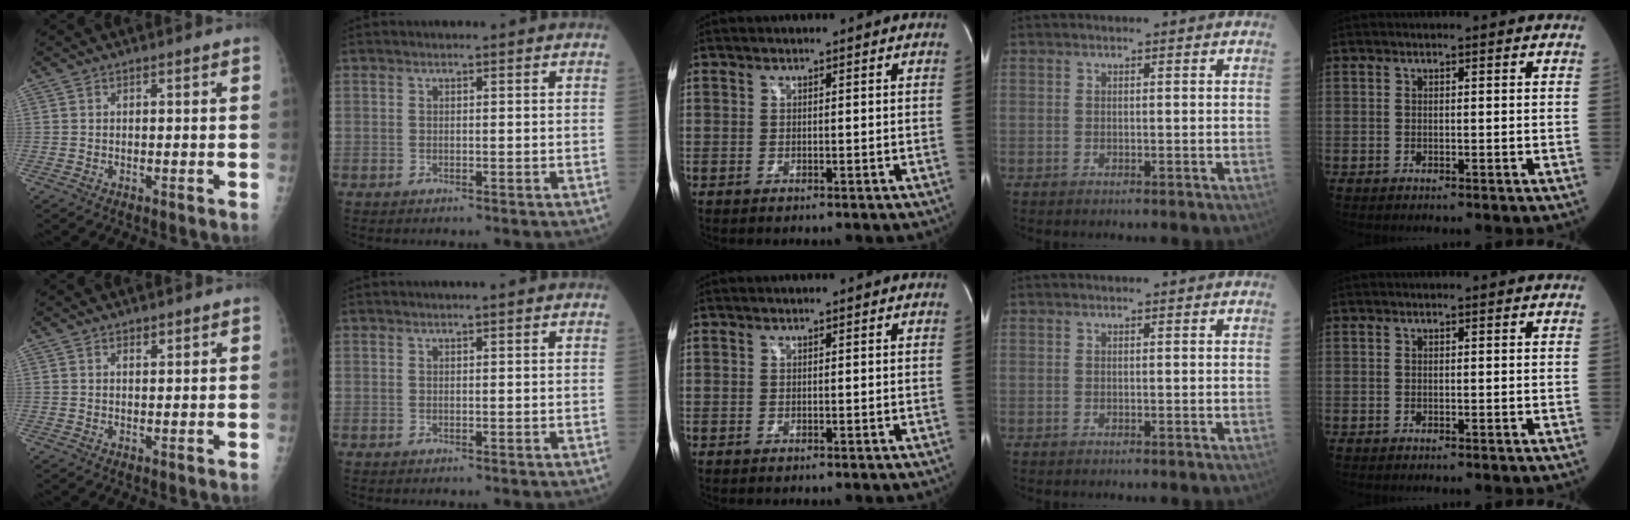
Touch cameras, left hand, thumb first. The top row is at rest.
{"thumb": {"total": 0.8, "force": [0.6, 0.4, 0.4], "torque": [0.003, -0.004, 0.009]}, "index": {"total": 1.3, "force": [1.0, -0.1, 0.8], "torque": [-0.009, 0.009, 0.017]}}